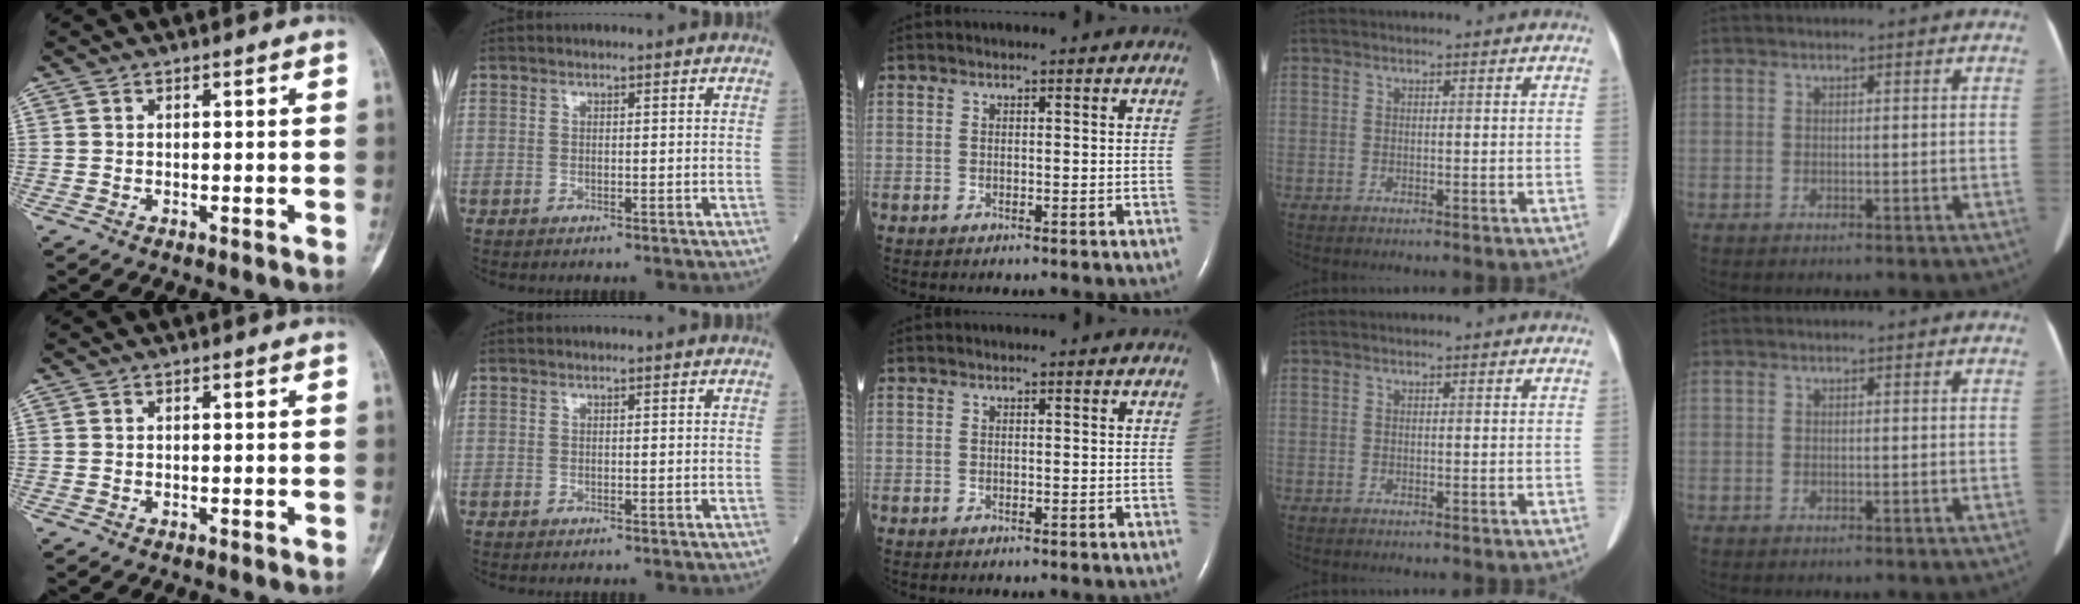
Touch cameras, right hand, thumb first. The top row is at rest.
{}